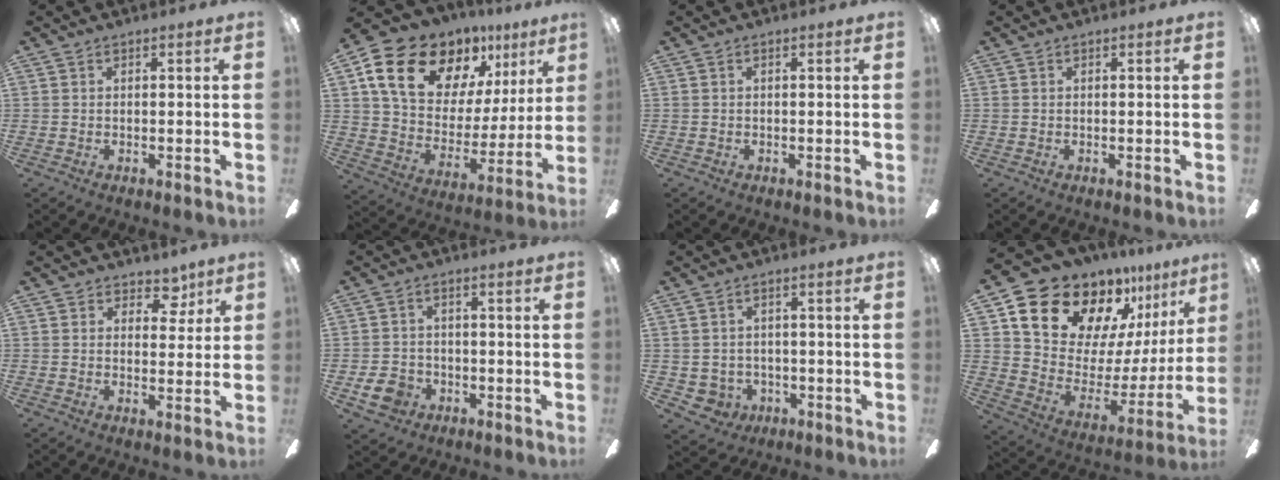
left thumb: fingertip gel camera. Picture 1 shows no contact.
{"total": 20.0, "force": [12.7, 12.0, 9.8], "torque": [-0.170, -0.072, 0.234]}
{"total": 0.0}
{"total": 0.0}
{"total": 5.6, "force": [3.7, 3.8, 2.0], "torque": [-0.011, -0.018, 0.063]}
{"total": 6.0, "force": [-2.7, 4.6, 2.7], "torque": [-0.068, 0.013, -0.049]}
{"total": 3.5, "force": [-0.3, 3.4, 0.6], "torque": [-0.027, -0.001, -0.005]}
{"total": 20.8, "force": [16.3, 10.6, 7.2], "torque": [-0.135, -0.124, 0.310]}